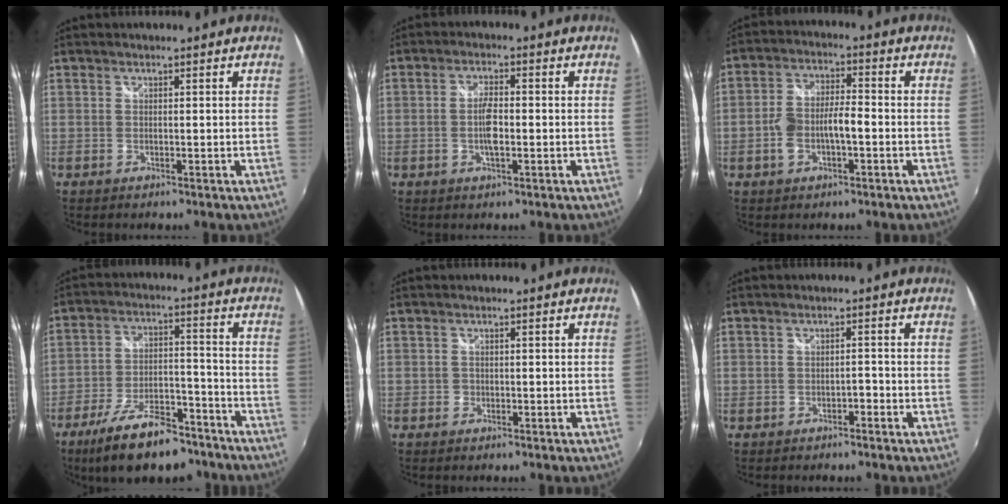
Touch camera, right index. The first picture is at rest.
{"total": 4.2, "force": [-0.7, 1.3, 3.9], "torque": [-0.077, 0.003, -0.014]}
{"total": 7.4, "force": [-2.4, 3.3, 6.2], "torque": [-0.128, 0.011, -0.040]}
{"total": 17.2, "force": [-12.7, 6.4, 9.6], "torque": [-0.183, -0.005, -0.198]}
{"total": 1.1, "force": [-0.5, 0.9, 0.1], "torque": [-0.002, -0.001, -0.008]}
{"total": 1.4, "force": [-1.1, 0.6, 0.7], "torque": [-0.014, 0.002, -0.017]}